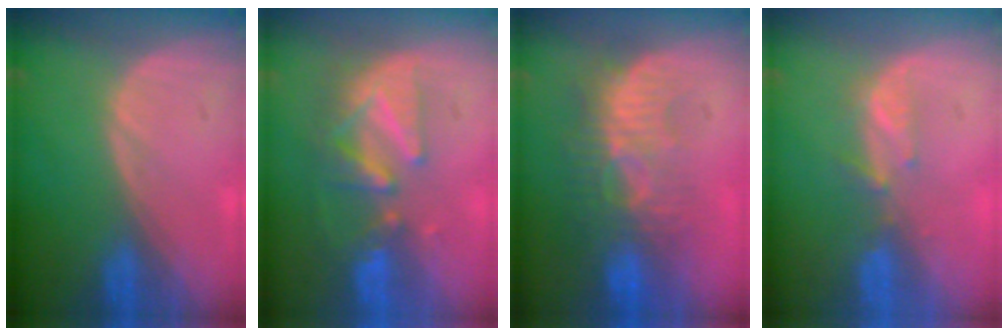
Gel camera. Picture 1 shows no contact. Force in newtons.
{"total": 8.6, "press": 8.0, "slide": 3.1}
{"total": 9.1, "press": 8.4, "slide": 3.7}
{"total": 2.7, "press": 2.6, "slide": 0.8}